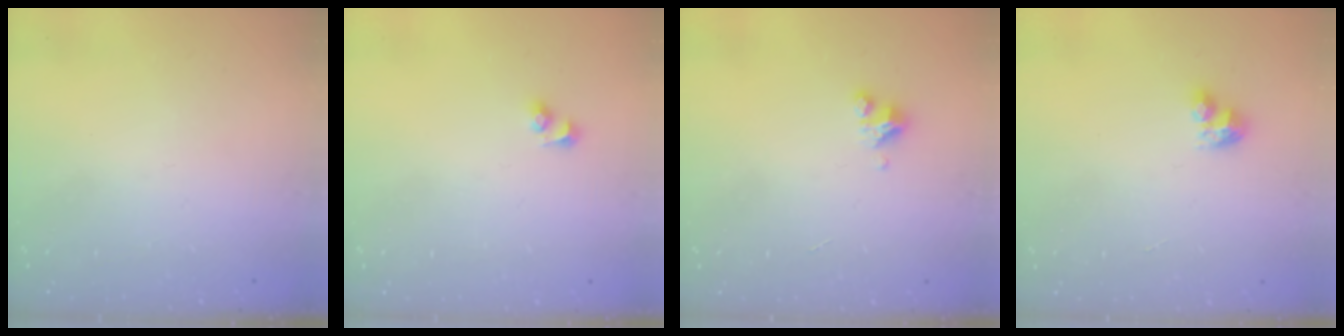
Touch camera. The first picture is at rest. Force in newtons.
{"total": 2.7, "press": 2.5, "slide": 1.2}
{"total": 3.1, "press": 3.1, "slide": 0.4}
{"total": 4.5, "press": 4.5, "slide": 0.4}